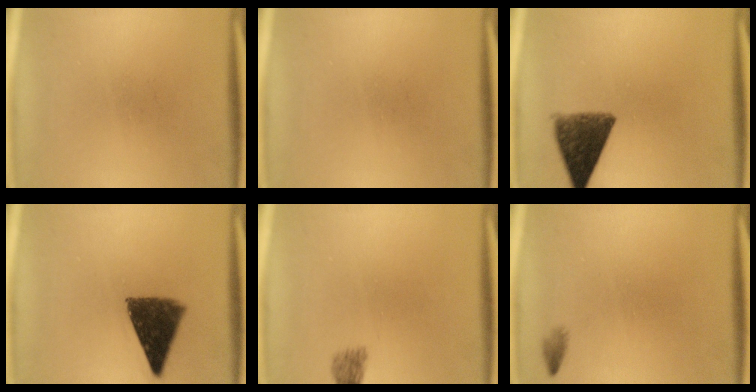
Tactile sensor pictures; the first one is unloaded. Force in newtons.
{"total": 0.0}
{"total": 9.3}
{"total": 10.4}
{"total": 2.1}
{"total": 0.8}